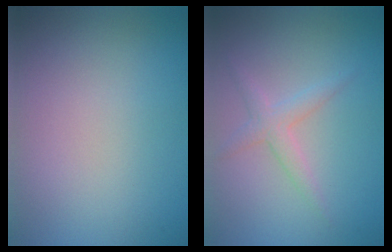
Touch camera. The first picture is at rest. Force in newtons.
{"total": 1.9, "press": 1.9, "slide": 0.1}